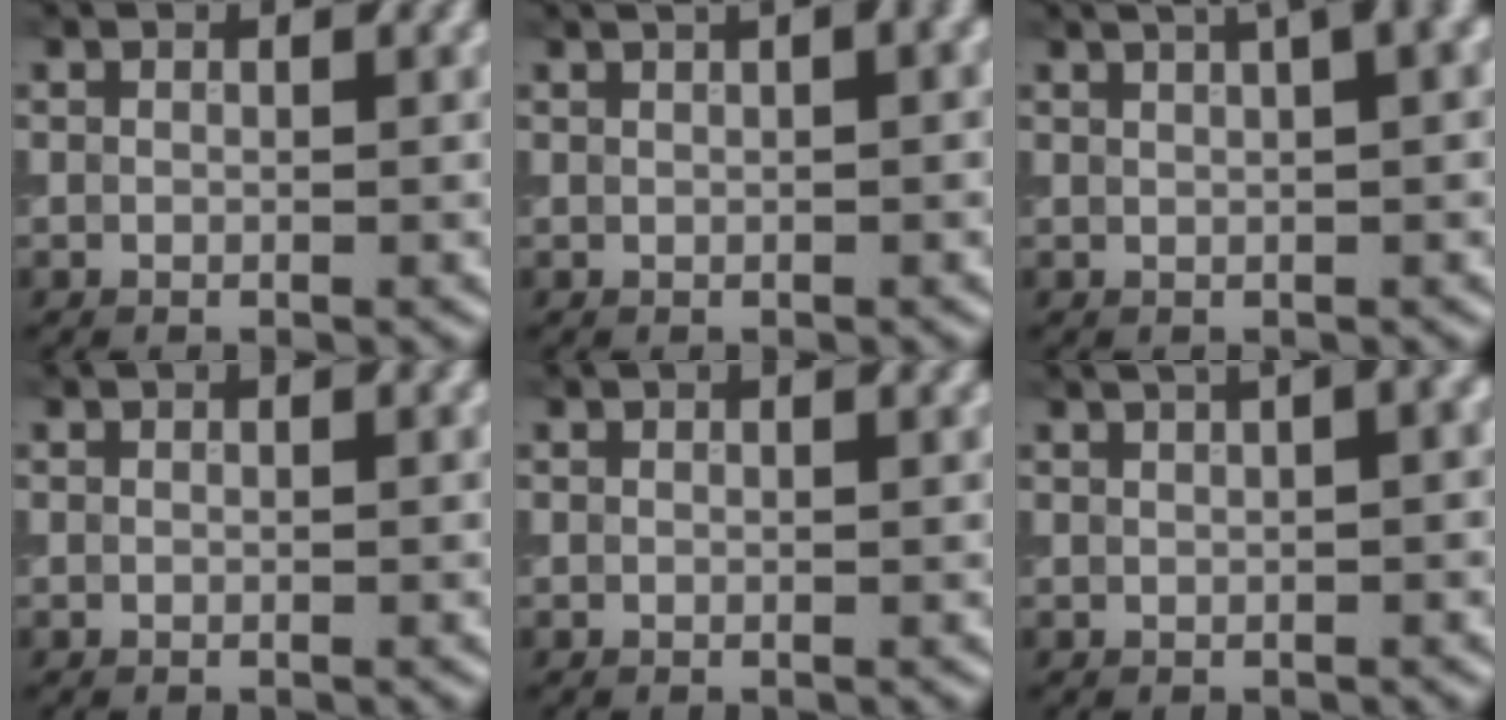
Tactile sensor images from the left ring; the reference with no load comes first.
{"total": 2.3, "force": [1.2, 0.9, 1.8], "torque": [-0.018, 0.016, 0.015]}
{"total": 4.6, "force": [2.6, 1.1, 3.7], "torque": [-0.048, 0.030, 0.040]}
{"total": 0.0}
{"total": 0.0}
{"total": 4.7, "force": [2.3, 1.6, 3.7], "torque": [-0.048, 0.033, 0.032]}